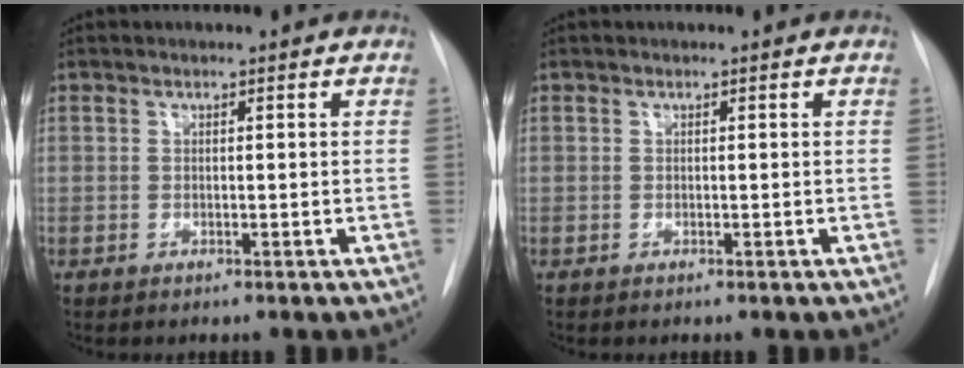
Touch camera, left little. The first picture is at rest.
{"total": 0.0}